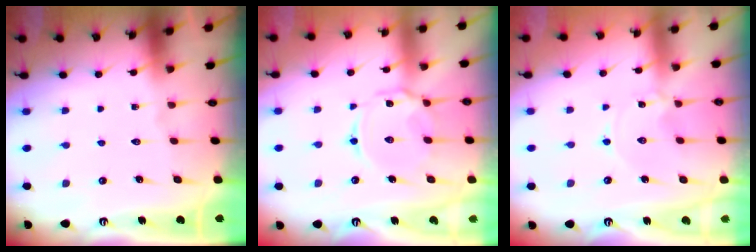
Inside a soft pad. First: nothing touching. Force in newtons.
{"total": 7.5, "press": 7.4, "slide": 0.5}
{"total": 0.0}